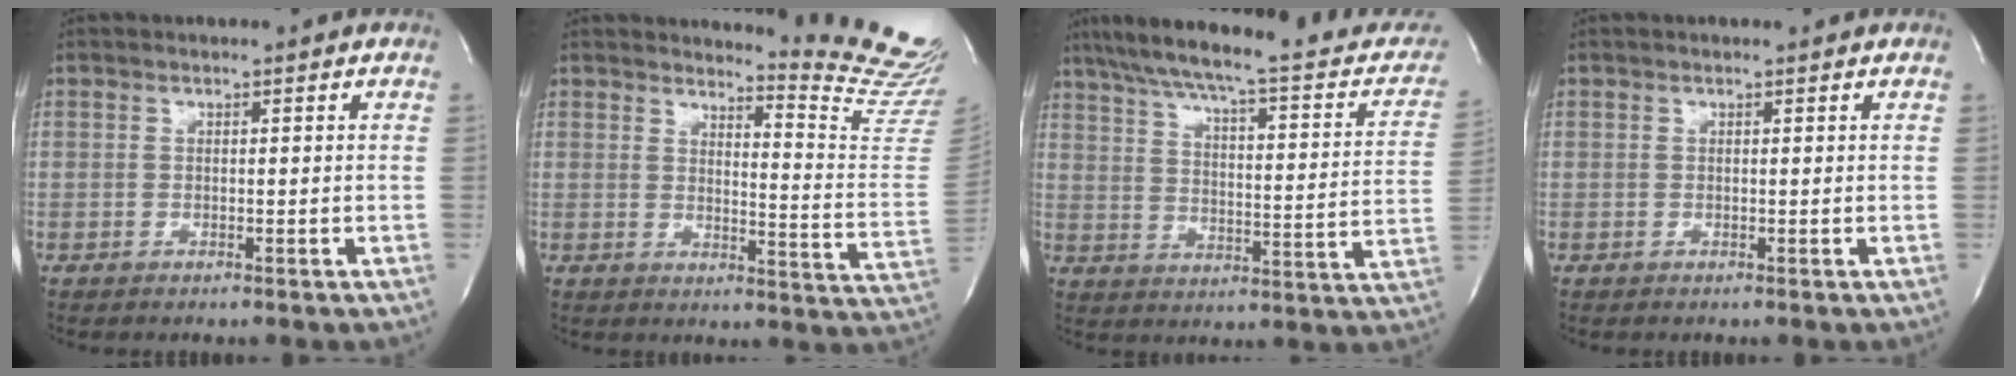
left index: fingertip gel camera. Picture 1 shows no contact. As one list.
[{"total": 13.1, "force": [12.9, -1.6, 1.4], "torque": [-0.010, -0.150, 0.129]}, {"total": 26.6, "force": [22.1, 4.5, 14.0], "torque": [-0.214, -0.009, 0.285]}, {"total": 0.8, "force": [0.7, 0.1, 0.2], "torque": [-0.009, 0.005, 0.009]}]